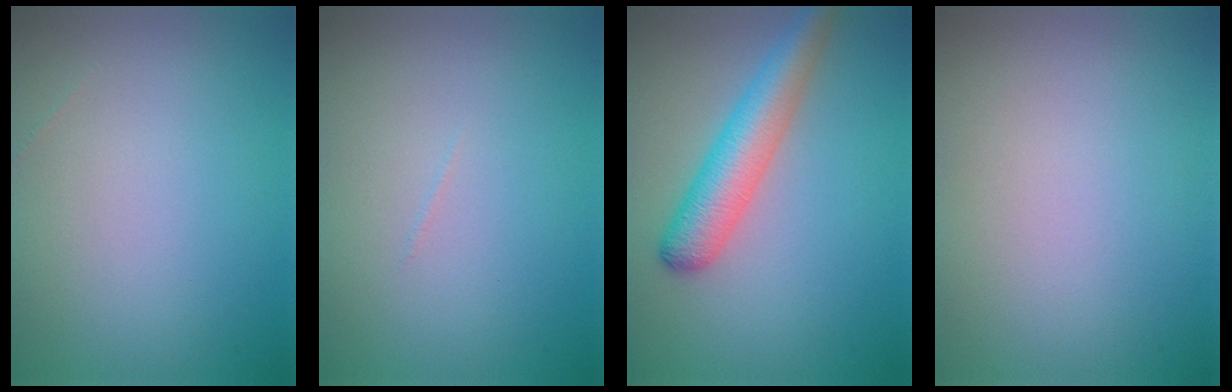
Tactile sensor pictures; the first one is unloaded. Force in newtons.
{"total": 0.0}
{"total": 4.7, "press": 4.6, "slide": 0.1}
{"total": 0.0}